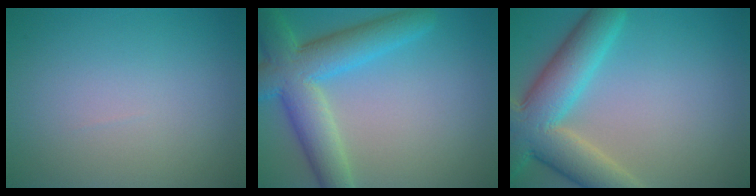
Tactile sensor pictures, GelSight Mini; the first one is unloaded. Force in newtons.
{"total": 7.7, "press": 7.7, "slide": 0.3}
{"total": 8.6, "press": 8.6, "slide": 0.6}